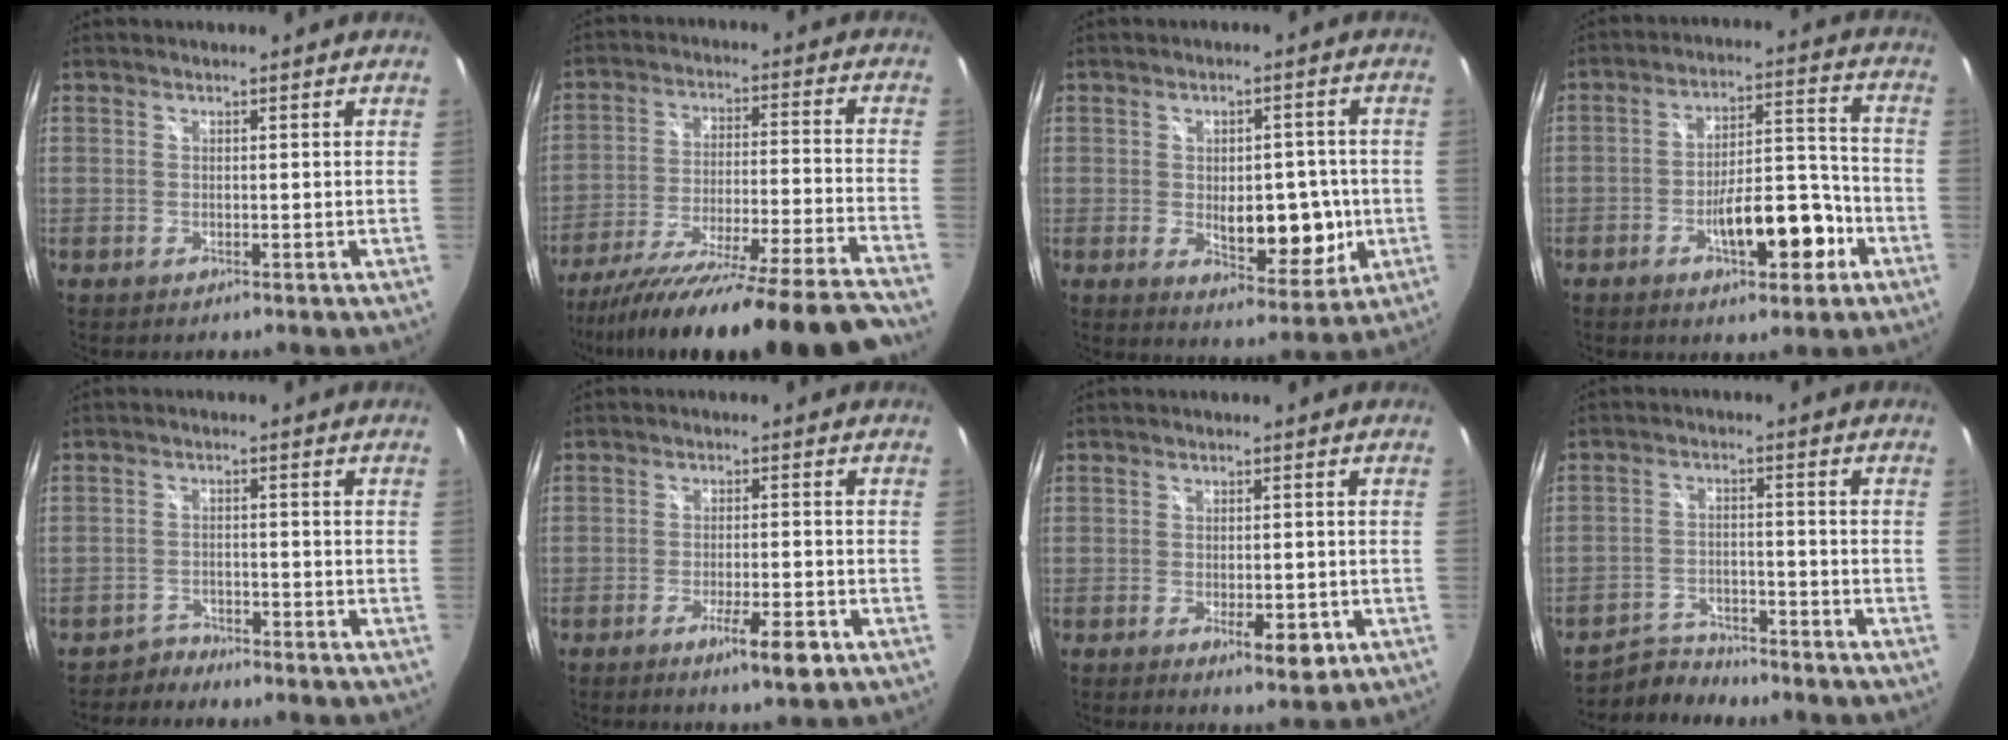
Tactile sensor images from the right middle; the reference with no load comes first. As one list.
[{"total": 28.4, "force": [-25.6, -2.5, 12.1], "torque": [-0.194, -0.083, -0.390]}, {"total": 10.0, "force": [-1.5, 5.5, 8.2], "torque": [-0.128, -0.012, -0.007]}, {"total": 11.8, "force": [-5.6, 4.4, 9.4], "torque": [-0.153, 0.016, -0.075]}, {"total": 2.8, "force": [-2.7, 0.8, -0.1], "torque": [0.000, 0.001, -0.051]}, {"total": 6.4, "force": [-3.6, 0.8, 5.2], "torque": [-0.099, -0.015, -0.057]}, {"total": 5.3, "force": [-2.1, 2.0, 4.5], "torque": [-0.073, -0.013, -0.024]}, {"total": 6.6, "force": [-6.3, 1.7, 0.8], "torque": [-0.033, 0.006, -0.108]}]